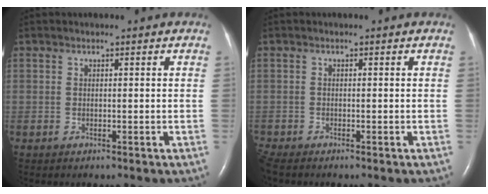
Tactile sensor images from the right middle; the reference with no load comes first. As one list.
[{"total": 1.6, "force": [-1.5, 0.2, 0.5], "torque": [-0.017, -0.007, -0.028]}]